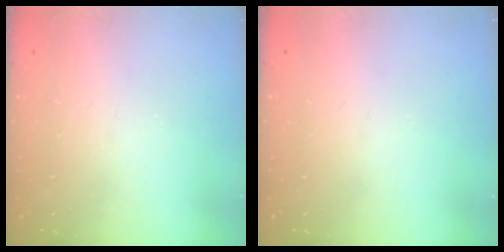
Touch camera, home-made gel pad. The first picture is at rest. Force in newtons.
{"total": 0.0}